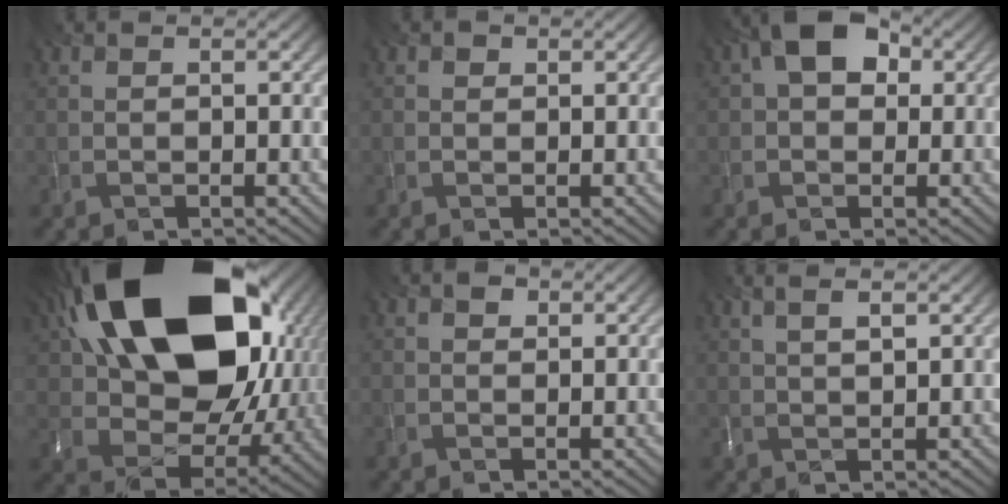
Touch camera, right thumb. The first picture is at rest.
{"total": 0.7, "force": [0.3, 0.6, 0.1], "torque": [0.006, 0.004, -0.003]}
{"total": 5.5, "force": [1.5, 3.8, 3.7], "torque": [-0.068, 0.012, 0.016]}
{"total": 22.8, "force": [8.9, 14.7, 15.0], "torque": [-0.335, 0.001, 0.183]}
{"total": 1.0, "force": [0.5, 0.8, 0.3], "torque": [0.002, 0.007, -0.001]}
{"total": 2.4, "force": [1.7, 0.0, 1.8], "torque": [-0.035, 0.003, 0.034]}